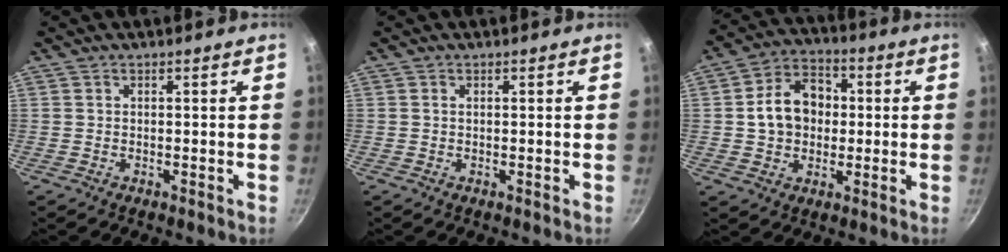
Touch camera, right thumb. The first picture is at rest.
{"total": 0.5, "force": [0.2, 0.3, 0.4], "torque": [-0.008, 0.001, 0.003]}
{"total": 11.6, "force": [0.6, 9.1, 7.2], "torque": [-0.089, 0.023, 0.000]}